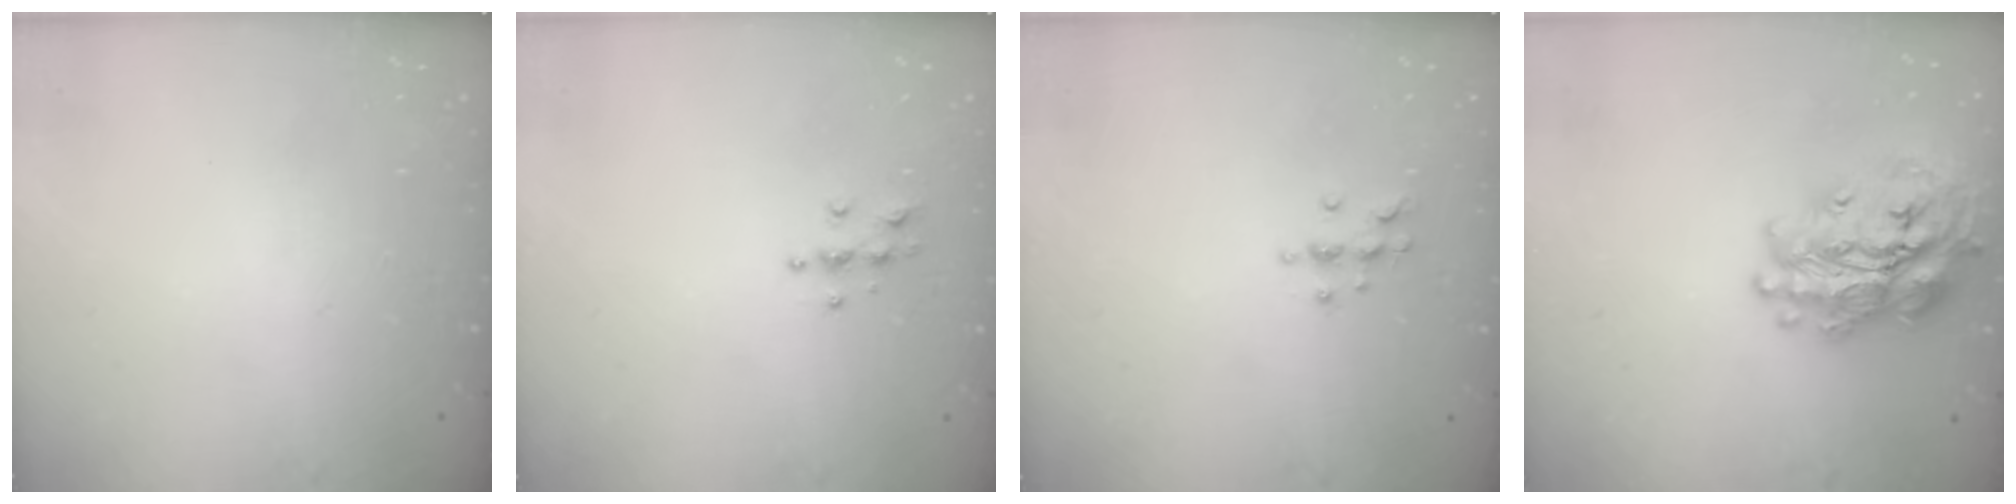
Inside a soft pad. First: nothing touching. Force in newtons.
{"total": 3.9, "press": 3.8, "slide": 0.4}
{"total": 6.3, "press": 6.2, "slide": 0.7}
{"total": 25.9, "press": 25.8, "slide": 2.3}